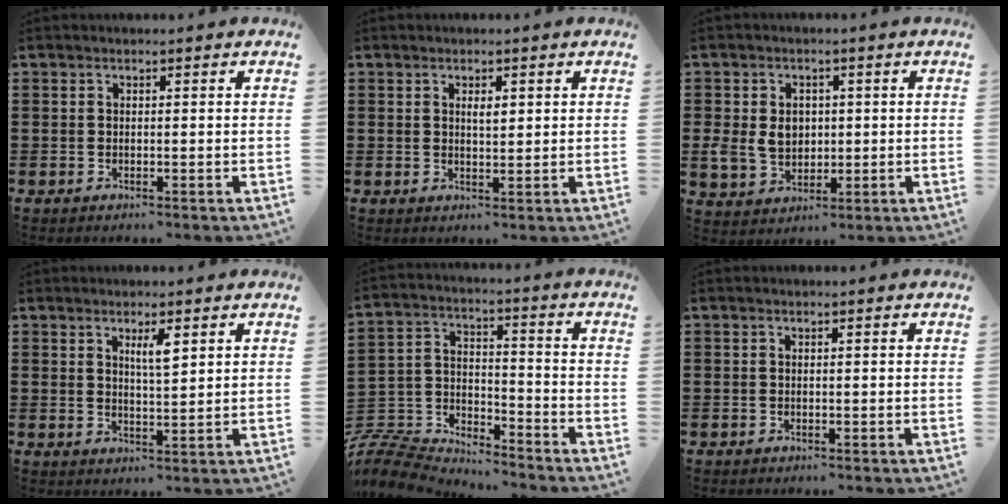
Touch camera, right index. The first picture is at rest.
{"total": 1.8, "force": [0.6, 0.6, 1.6], "torque": [-0.024, 0.001, 0.008]}
{"total": 5.8, "force": [0.2, 4.8, 3.4], "torque": [-0.082, 0.006, -0.002]}
{"total": 3.2, "force": [1.7, 0.7, 2.6], "torque": [-0.046, 0.001, 0.026]}
{"total": 8.0, "force": [-7.8, 1.7, 1.0], "torque": [-0.039, 0.003, -0.161]}
{"total": 0.0}